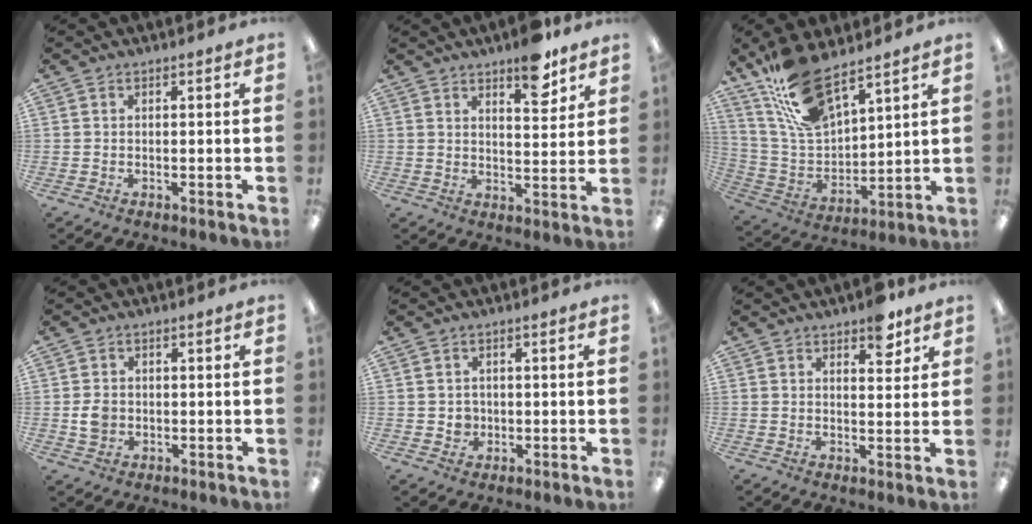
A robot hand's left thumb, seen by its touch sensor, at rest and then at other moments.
{"total": 8.7, "force": [6.4, 2.8, 5.2], "torque": [-0.054, -0.040, 0.103]}
{"total": 17.3, "force": [12.8, 6.8, 9.5], "torque": [-0.206, -0.055, 0.234]}
{"total": 3.6, "force": [-0.1, 3.0, 2.0], "torque": [-0.028, 0.004, -0.004]}
{"total": 2.6, "force": [0.4, 2.6, 0.5], "torque": [-0.007, 0.001, 0.004]}
{"total": 6.3, "force": [4.4, 2.9, 3.6], "torque": [-0.032, -0.022, 0.072]}